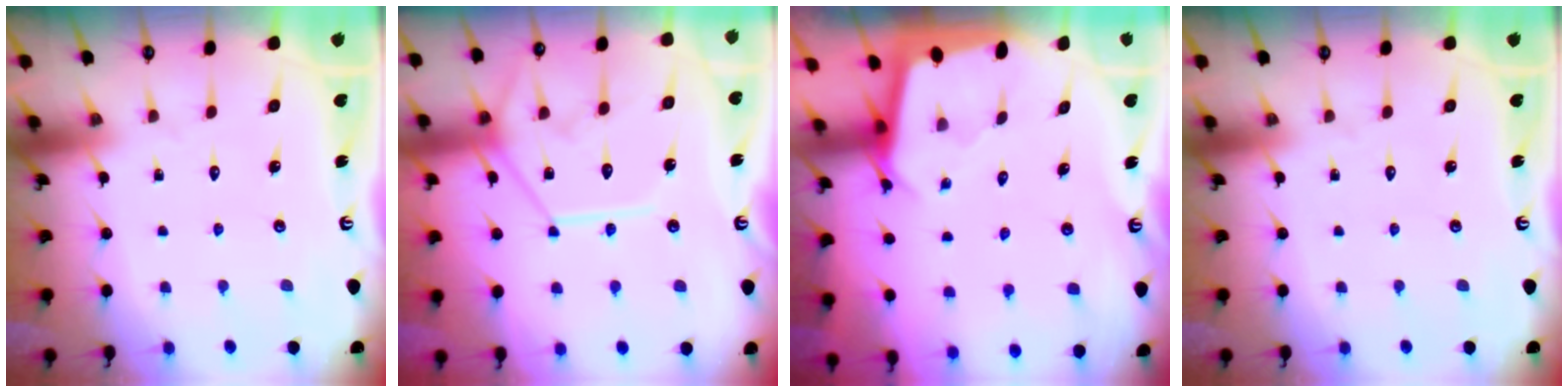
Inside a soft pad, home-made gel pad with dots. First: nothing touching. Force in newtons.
{"total": 12.7, "press": 12.7, "slide": 1.2}
{"total": 2.4, "press": 2.4, "slide": 0.1}
{"total": 0.0}